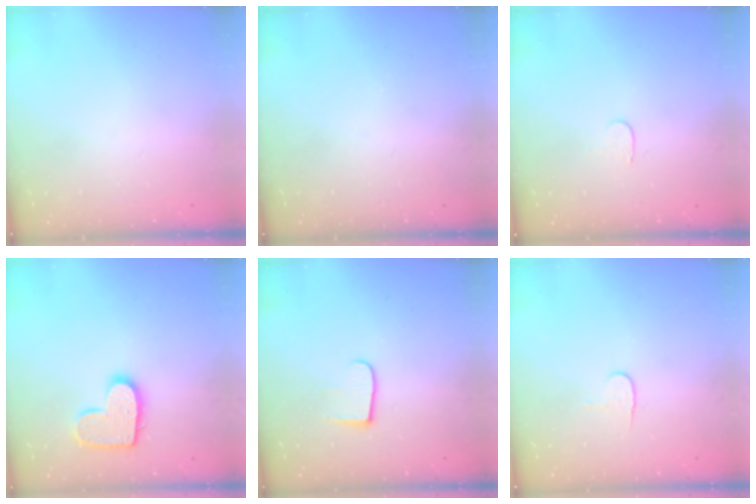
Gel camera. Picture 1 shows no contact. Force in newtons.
{"total": 0.0}
{"total": 3.1, "press": 3.1, "slide": 0.3}
{"total": 12.0, "press": 11.9, "slide": 0.6}
{"total": 6.6, "press": 6.6, "slide": 0.6}
{"total": 4.1, "press": 4.1, "slide": 0.4}